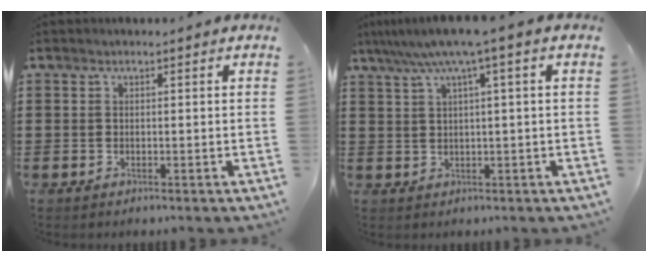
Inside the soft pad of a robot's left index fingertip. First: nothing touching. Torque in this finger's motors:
{"motor_torque": [0.29, 0.44, 0.02, -0.03]}